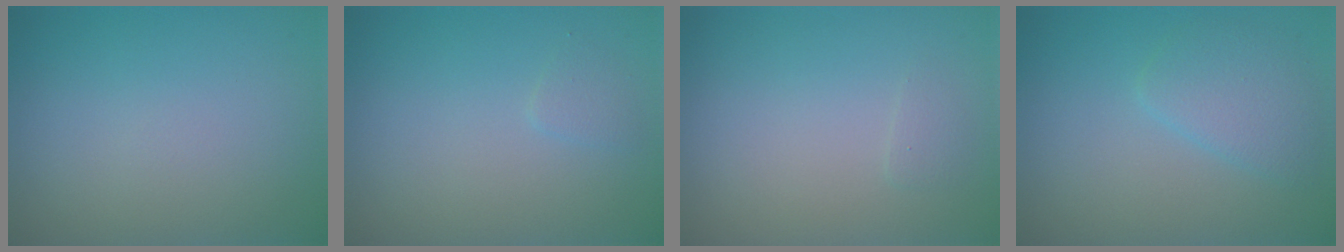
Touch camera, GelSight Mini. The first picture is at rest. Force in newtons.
{"total": 0.7, "press": 0.7, "slide": 0.0}
{"total": 0.5, "press": 0.5, "slide": 0.0}
{"total": 2.7, "press": 2.7, "slide": 0.1}